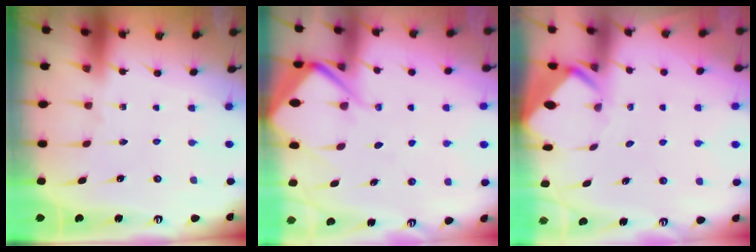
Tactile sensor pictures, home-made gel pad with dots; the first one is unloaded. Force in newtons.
{"total": 9.3, "press": 9.3, "slide": 1.0}
{"total": 3.4, "press": 3.4, "slide": 0.1}